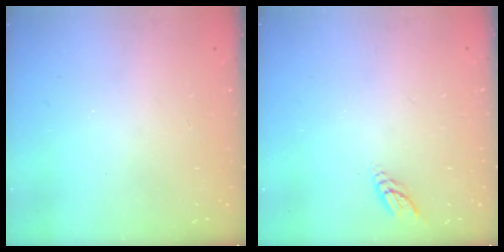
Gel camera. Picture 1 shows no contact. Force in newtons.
{"total": 3.8, "press": 3.8, "slide": 0.4}